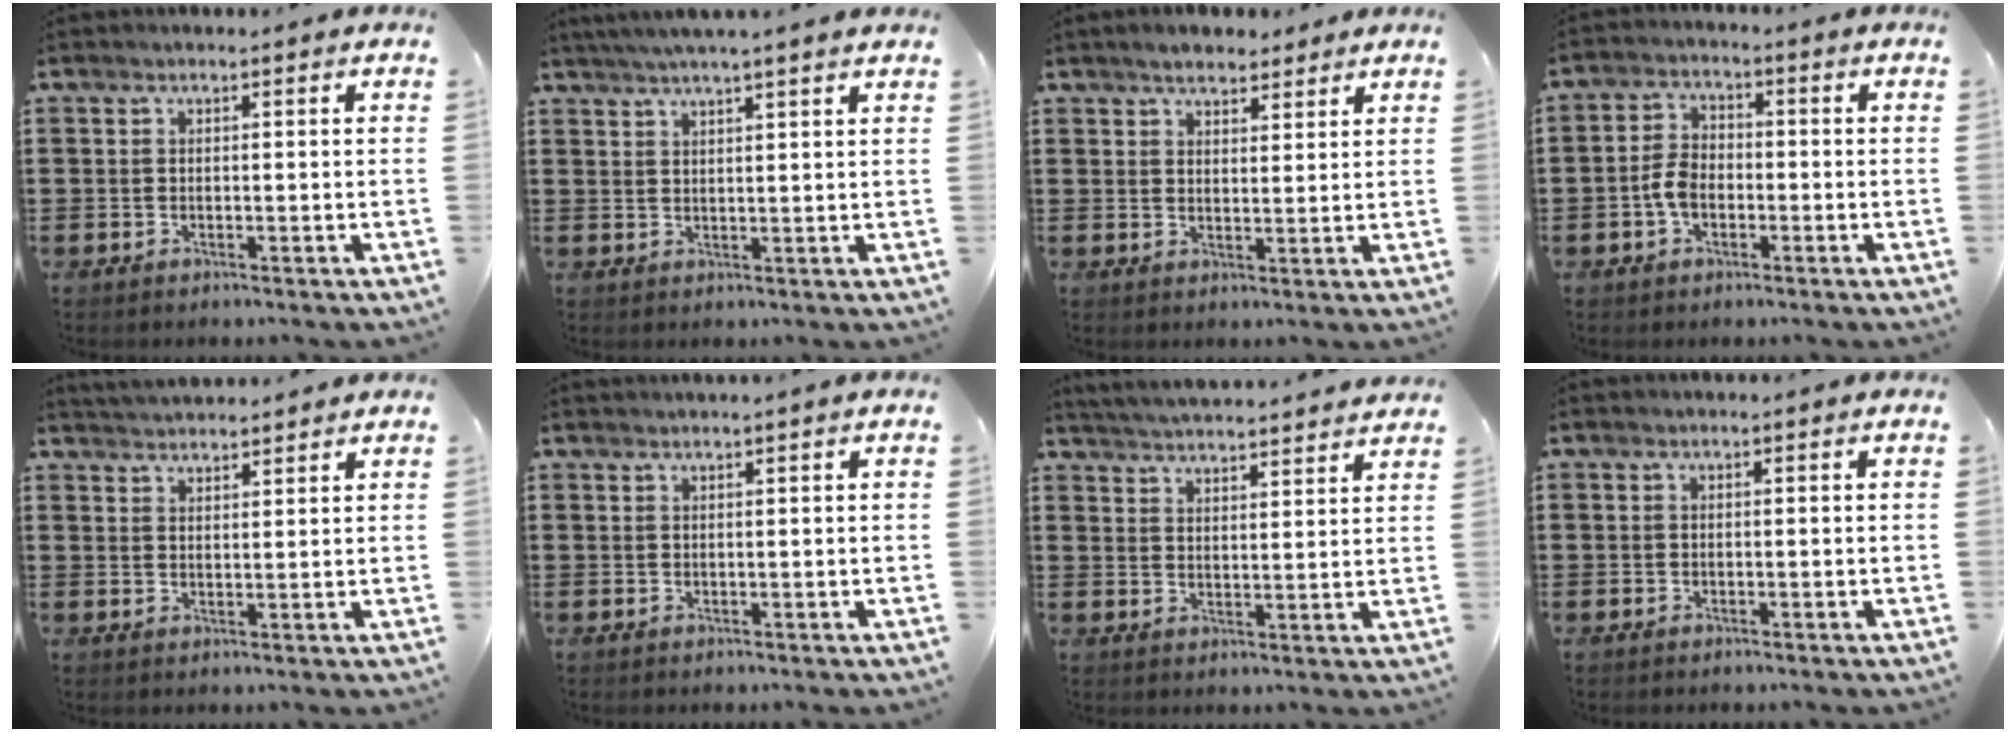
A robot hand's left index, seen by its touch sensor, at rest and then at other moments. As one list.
[{"total": 3.5, "force": [3.1, -0.6, 1.5], "torque": [-0.036, -0.001, 0.056]}, {"total": 3.9, "force": [3.4, 1.5, 1.2], "torque": [-0.031, 0.003, 0.064]}, {"total": 4.4, "force": [-1.3, 2.8, 3.1], "torque": [-0.084, 0.000, -0.034]}, {"total": 2.9, "force": [2.9, -0.2, 0.0], "torque": [-0.007, -0.006, 0.055]}, {"total": 0.8, "force": [0.7, -0.2, 0.3], "torque": [-0.005, -0.003, 0.013]}, {"total": 4.3, "force": [4.2, -0.6, 0.1], "torque": [-0.020, -0.027, 0.074]}, {"total": 0.0}]